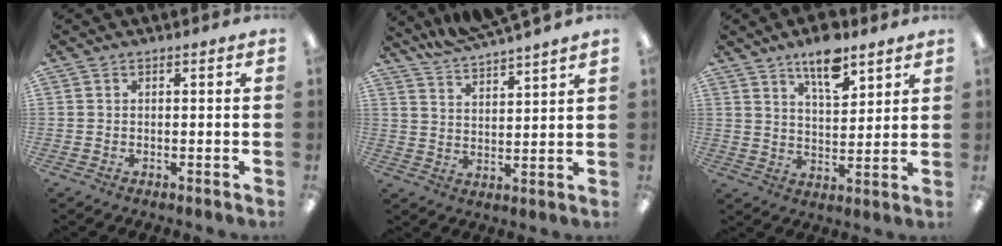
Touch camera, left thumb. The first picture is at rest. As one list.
[{"total": 6.9, "force": [6.7, -0.2, 1.2], "torque": [-0.047, -0.046, 0.123]}, {"total": 10.2, "force": [7.5, 3.9, 5.7], "torque": [-0.083, -0.041, 0.128]}]